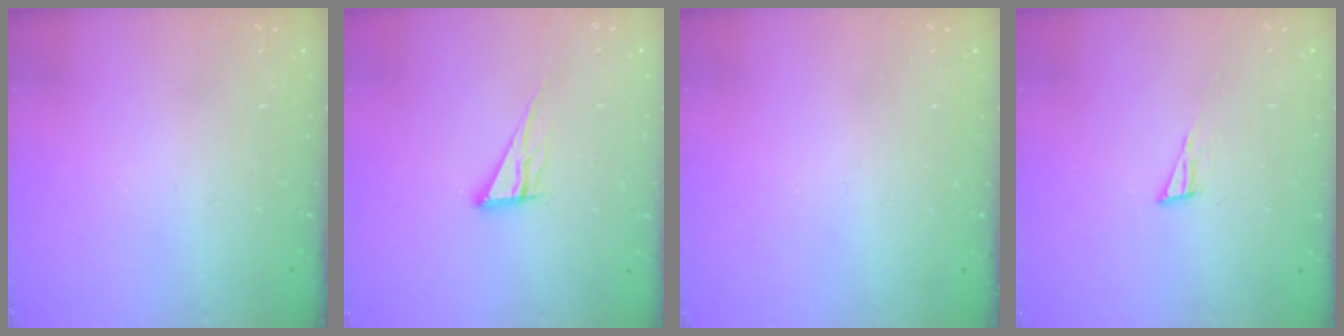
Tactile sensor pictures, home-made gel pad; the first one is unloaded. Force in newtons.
{"total": 7.1, "press": 7.1, "slide": 0.2}
{"total": 0.0}
{"total": 4.8, "press": 4.7, "slide": 0.6}